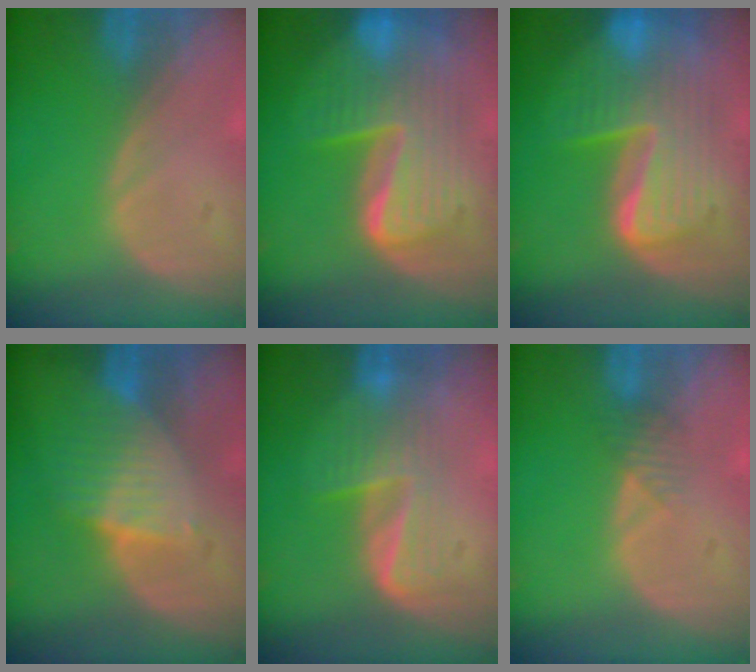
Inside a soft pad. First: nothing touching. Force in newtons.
{"total": 10.2, "press": 10.2, "slide": 0.9}
{"total": 10.2, "press": 10.2, "slide": 0.9}
{"total": 6.7, "press": 5.9, "slide": 3.2}
{"total": 6.3, "press": 5.5, "slide": 3.1}
{"total": 1.9, "press": 1.6, "slide": 1.0}